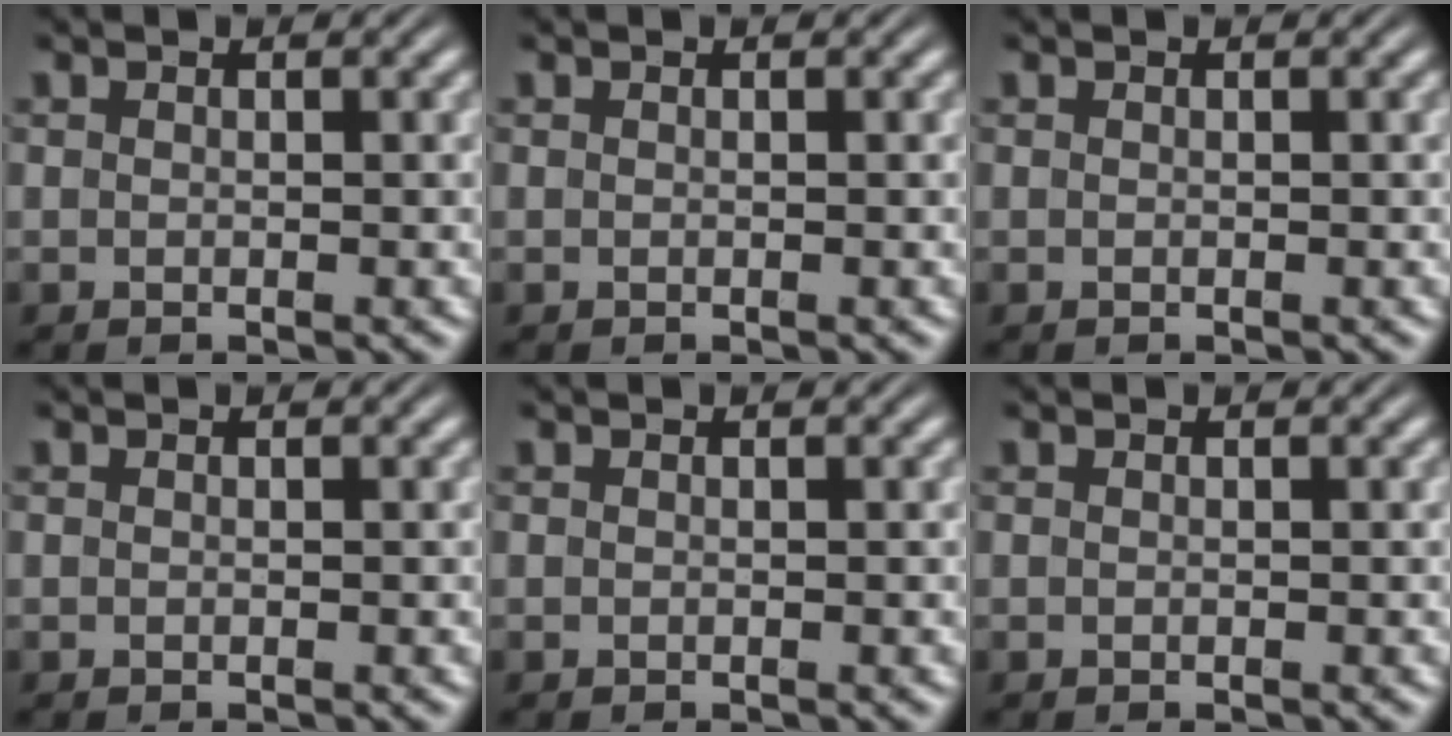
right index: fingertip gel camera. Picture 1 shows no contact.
{"total": 0.0}
{"total": 0.0}
{"total": 0.0}
{"total": 0.0}
{"total": 0.0}